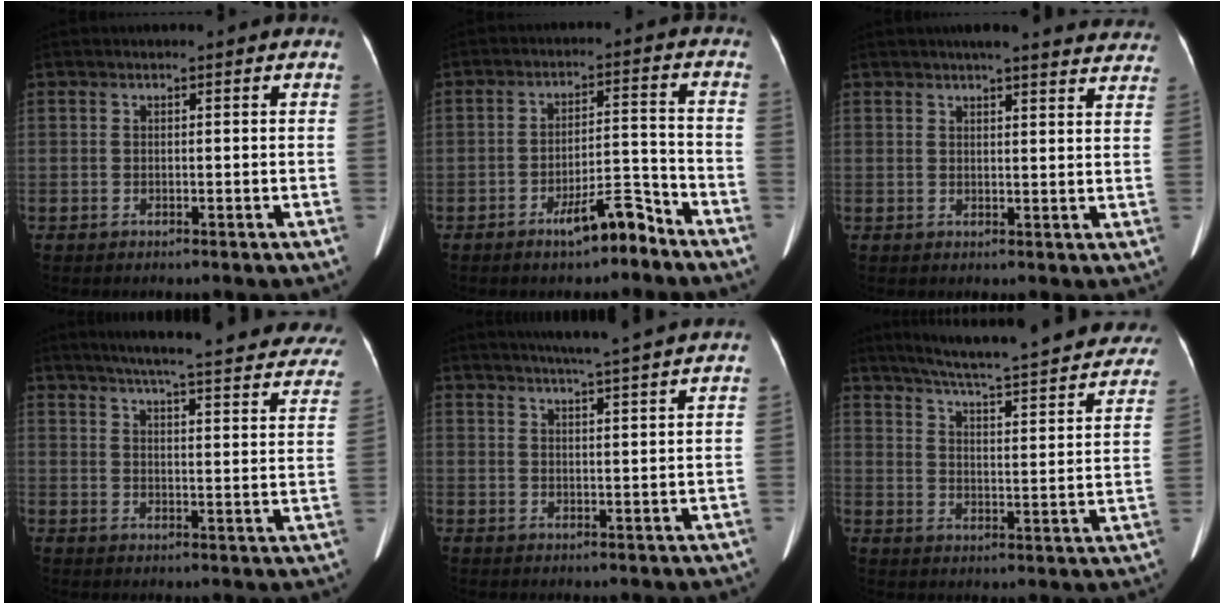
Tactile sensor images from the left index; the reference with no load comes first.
{"total": 6.8, "force": [-5.1, 1.3, 4.3], "torque": [-0.067, 0.009, -0.084]}
{"total": 16.7, "force": [15.4, 2.5, 6.0], "torque": [-0.059, 0.002, 0.170]}
{"total": 31.4, "force": [27.9, 4.1, 13.8], "torque": [-0.192, -0.050, 0.324]}
{"total": 9.7, "force": [8.4, -1.2, 4.6], "torque": [-0.069, 0.011, 0.106]}
{"total": 29.0, "force": [25.6, 4.0, 13.0], "torque": [-0.200, -0.046, 0.316]}